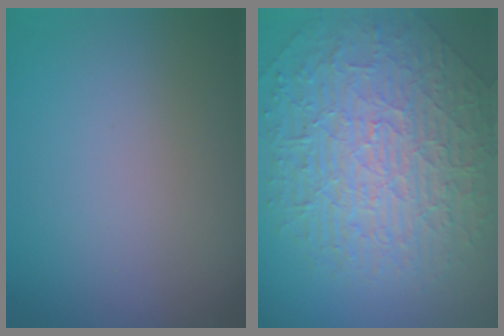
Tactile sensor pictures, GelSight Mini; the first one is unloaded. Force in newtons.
{"total": 9.9, "press": 6.6, "slide": 7.3}